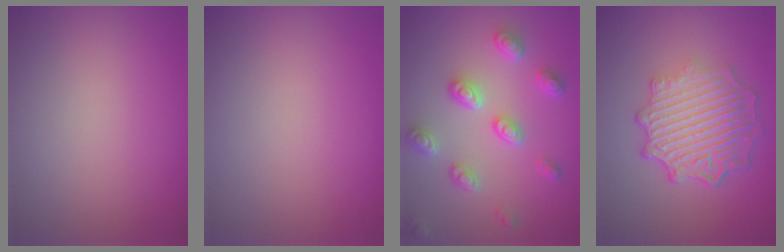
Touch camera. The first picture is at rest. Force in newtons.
{"total": 0.0}
{"total": 4.4, "press": 3.7, "slide": 2.3}
{"total": 7.1, "press": 5.3, "slide": 4.7}